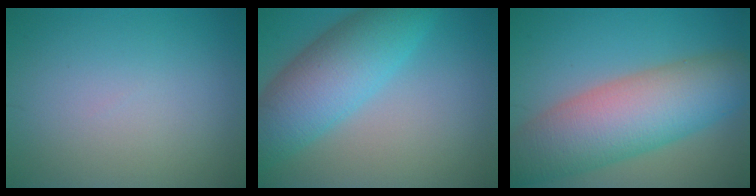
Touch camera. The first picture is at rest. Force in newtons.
{"total": 8.1, "press": 8.0, "slide": 0.4}
{"total": 10.2, "press": 10.2, "slide": 0.5}